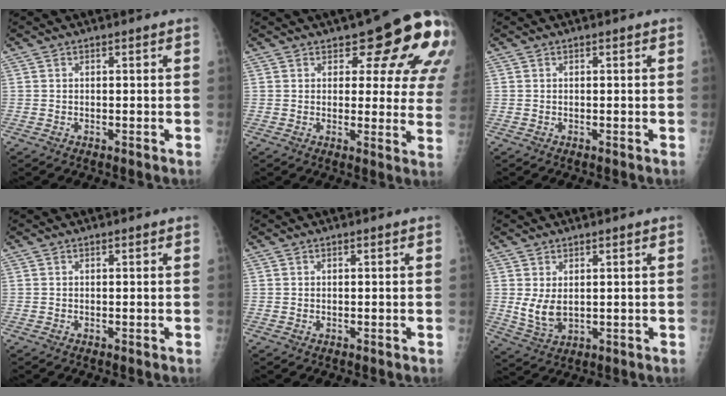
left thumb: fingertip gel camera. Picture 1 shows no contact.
{"total": 15.0, "force": [8.5, 6.3, 10.7], "torque": [-0.083, -0.042, 0.091]}
{"total": 0.0}
{"total": 0.0}
{"total": 0.0}
{"total": 5.1, "force": [0.8, 3.2, 3.9], "torque": [-0.064, -0.017, 0.030]}